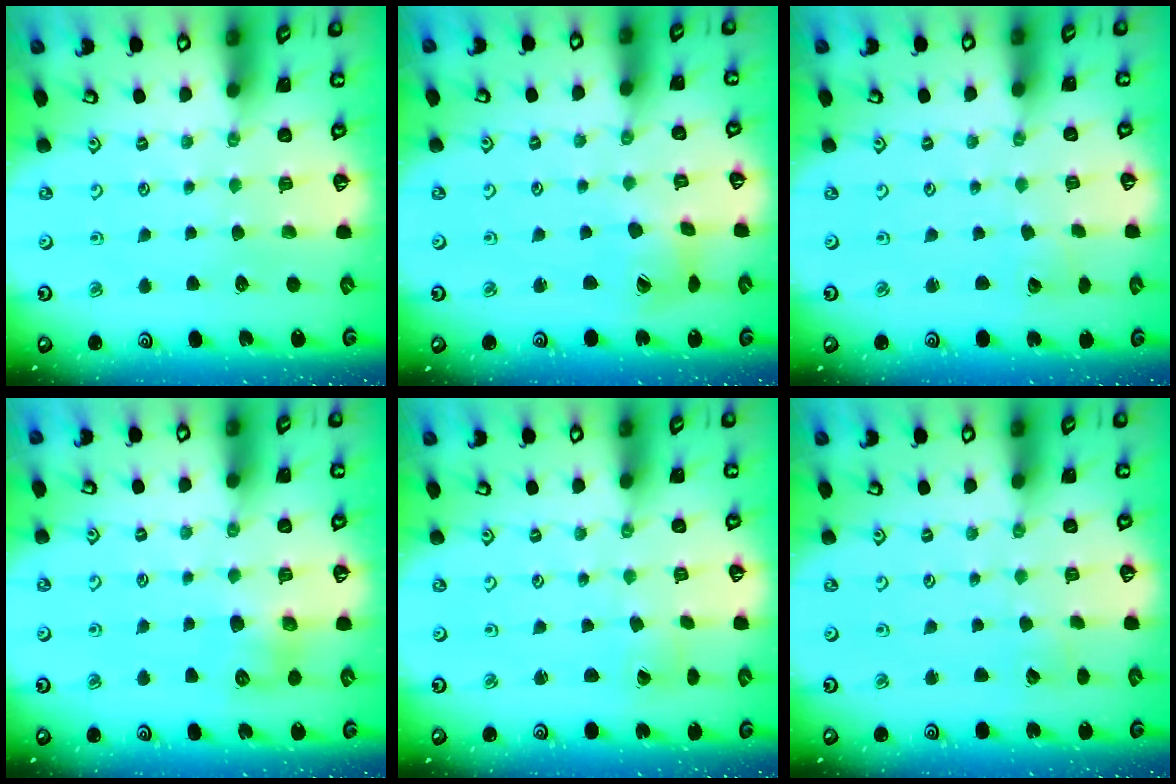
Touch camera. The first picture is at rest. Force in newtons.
{"total": 5.3, "press": 5.2, "slide": 0.5}
{"total": 2.3, "press": 2.3, "slide": 0.2}
{"total": 6.5, "press": 6.5, "slide": 0.5}
{"total": 1.0, "press": 1.0, "slide": 0.0}
{"total": 2.7, "press": 2.6, "slide": 0.3}